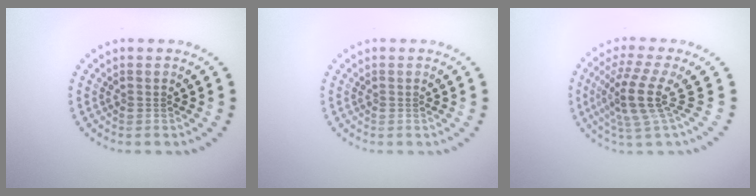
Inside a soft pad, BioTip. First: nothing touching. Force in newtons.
{"total": 0.0}
{"total": 4.4, "press": 3.1, "slide": 3.1}